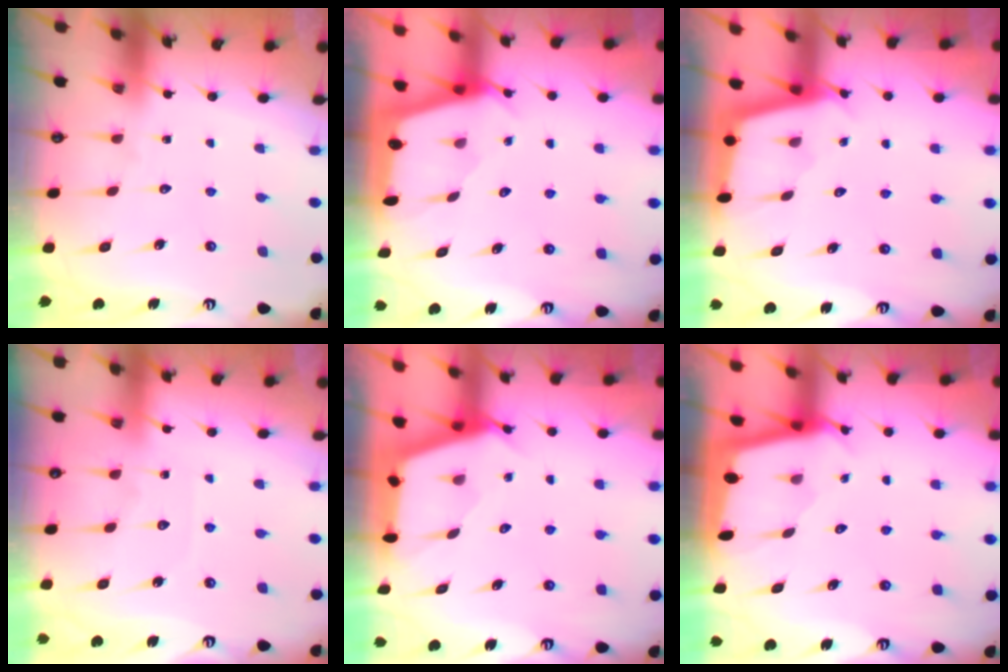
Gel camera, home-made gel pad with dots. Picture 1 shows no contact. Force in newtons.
{"total": 2.3, "press": 2.3, "slide": 0.3}
{"total": 2.3, "press": 2.3, "slide": 0.2}
{"total": 3.9, "press": 3.9, "slide": 0.5}
{"total": 2.7, "press": 2.7, "slide": 0.3}
{"total": 1.7, "press": 1.7, "slide": 0.0}